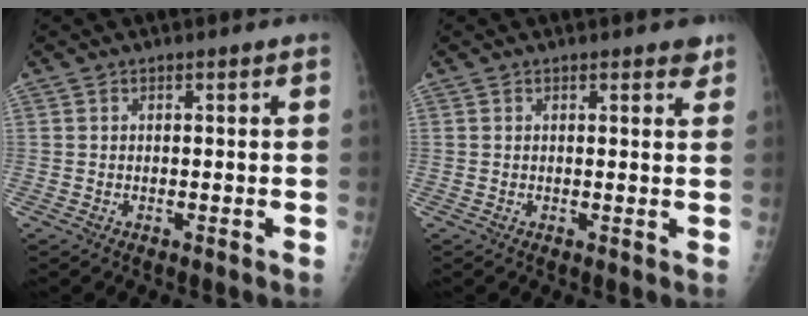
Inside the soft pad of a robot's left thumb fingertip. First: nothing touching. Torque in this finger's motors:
{"motor_torque": [3.87, -0.46, 0.15, 0.02, 0.06]}